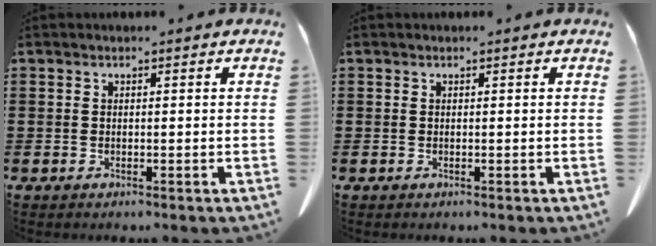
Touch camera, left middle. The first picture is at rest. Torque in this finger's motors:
{"motor_torque": [0.00, 0.00, 0.00, -0.01]}